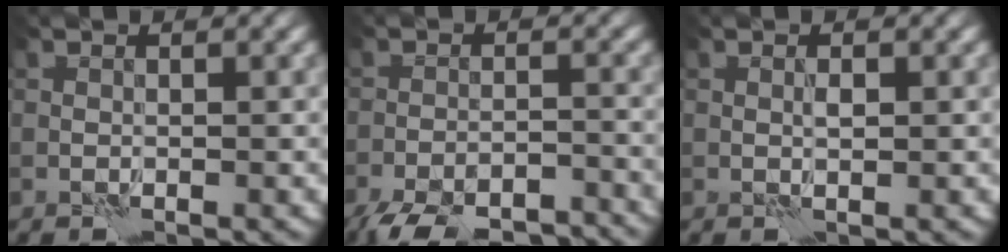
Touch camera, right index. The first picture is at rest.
{"total": 10.2, "force": [-9.3, 2.6, 3.6], "torque": [-0.055, -0.023, -0.137]}
{"total": 0.7, "force": [0.4, 0.0, 0.6], "torque": [-0.013, 0.000, 0.008]}